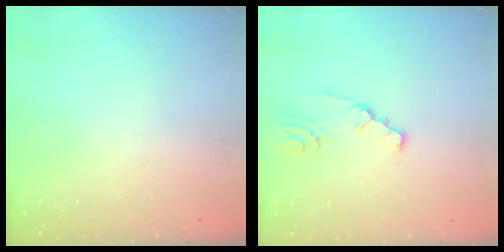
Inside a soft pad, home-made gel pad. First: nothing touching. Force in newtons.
{"total": 2.0, "press": 2.0, "slide": 0.2}